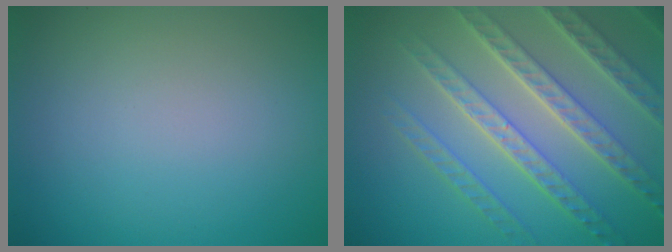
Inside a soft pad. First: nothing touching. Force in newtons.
{"total": 7.9, "press": 5.6, "slide": 5.6}